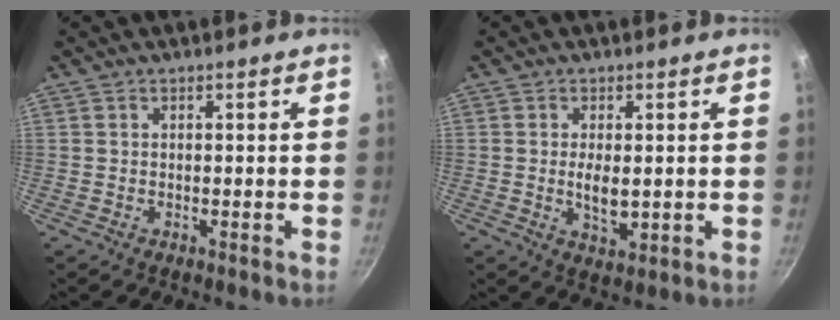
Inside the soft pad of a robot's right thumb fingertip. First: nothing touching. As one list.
[{"total": 4.6, "force": [0.1, 2.2, 4.1], "torque": [-0.073, -0.007, 0.005]}]